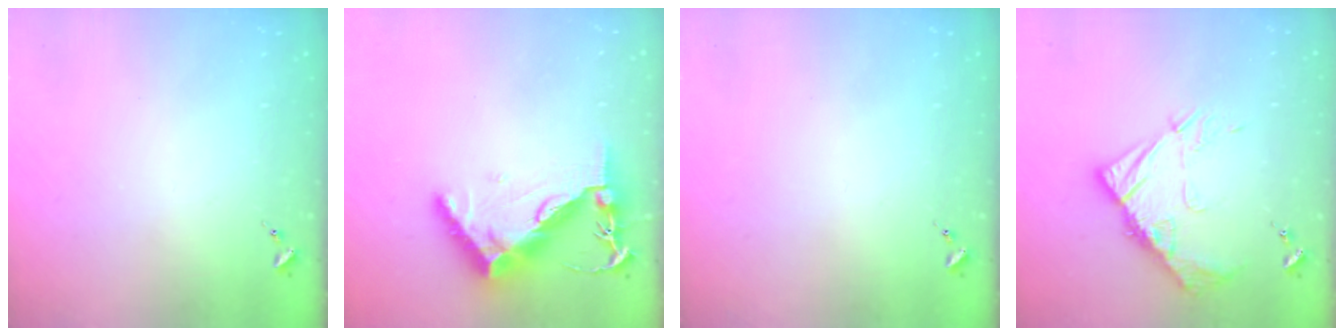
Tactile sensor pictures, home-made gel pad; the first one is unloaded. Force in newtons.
{"total": 12.4, "press": 12.3, "slide": 1.4}
{"total": 0.0}
{"total": 12.2, "press": 12.1, "slide": 0.9}